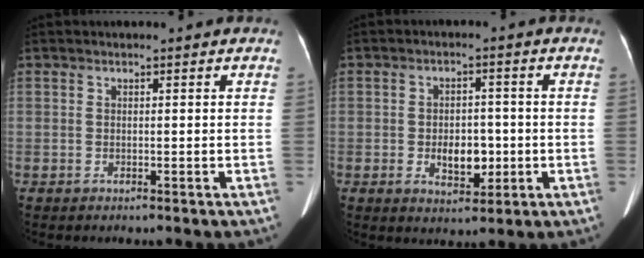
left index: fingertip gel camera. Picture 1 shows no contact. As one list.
[{"total": 5.5, "force": [-1.2, 3.3, 4.3], "torque": [-0.070, 0.003, -0.013]}]